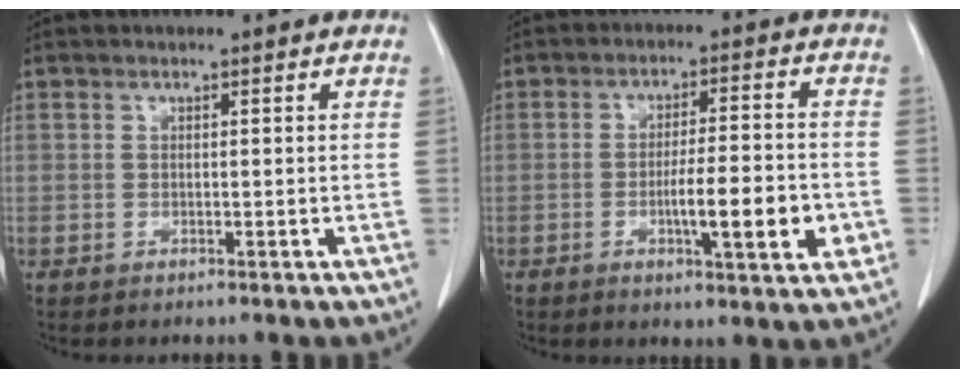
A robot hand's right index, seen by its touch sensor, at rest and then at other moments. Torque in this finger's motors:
{"motor_torque": [1.22, -0.46, 0.67, 0.14]}